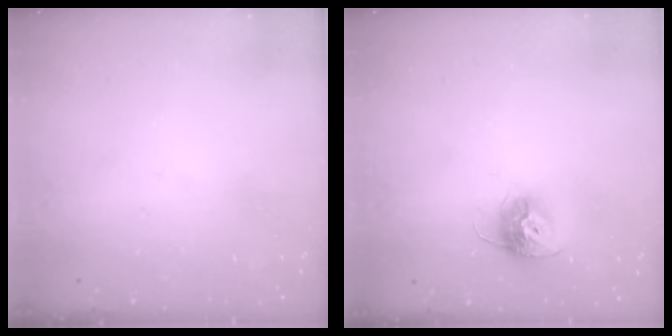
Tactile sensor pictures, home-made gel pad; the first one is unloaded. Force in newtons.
{"total": 10.5, "press": 10.4, "slide": 0.9}